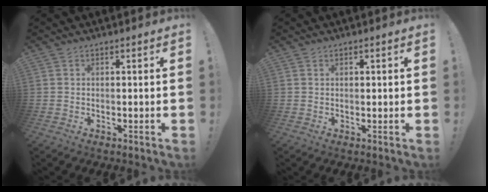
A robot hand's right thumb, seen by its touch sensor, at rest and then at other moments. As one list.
[{"total": 0.6, "force": [0.2, 0.5, 0.3], "torque": [-0.005, 0.003, 0.004]}]